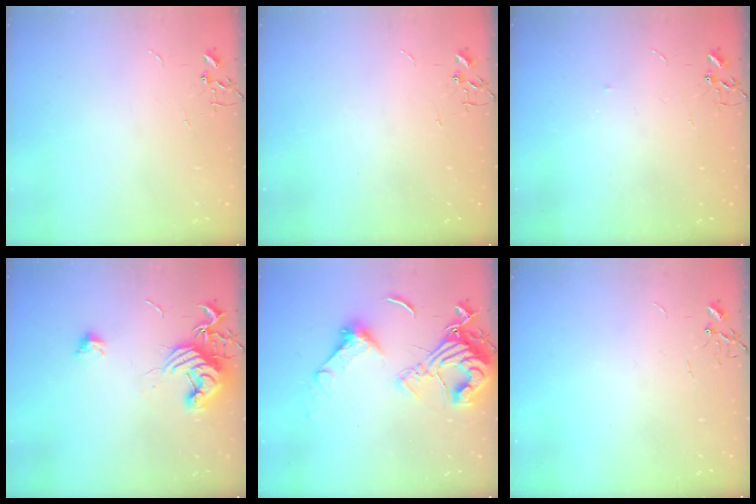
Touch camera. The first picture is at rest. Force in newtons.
{"total": 0.0}
{"total": 2.7, "press": 2.7, "slide": 0.4}
{"total": 13.8, "press": 13.8, "slide": 1.0}
{"total": 17.3, "press": 17.2, "slide": 1.5}
{"total": 0.0}